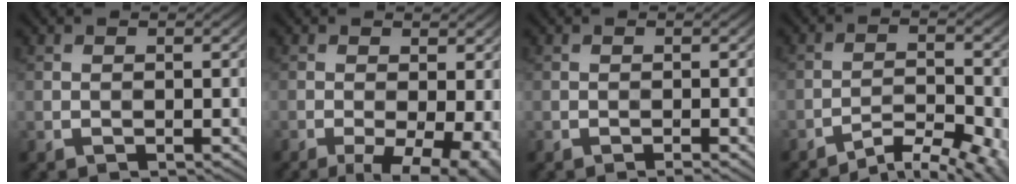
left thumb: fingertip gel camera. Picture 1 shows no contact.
{"total": 8.5, "force": [-3.2, 3.3, 7.2], "torque": [-0.107, -0.014, -0.044]}
{"total": 0.7, "force": [-0.5, 0.0, 0.5], "torque": [-0.009, 0.000, -0.011]}
{"total": 7.0, "force": [-5.1, 2.1, 4.3], "torque": [-0.068, 0.002, -0.080]}